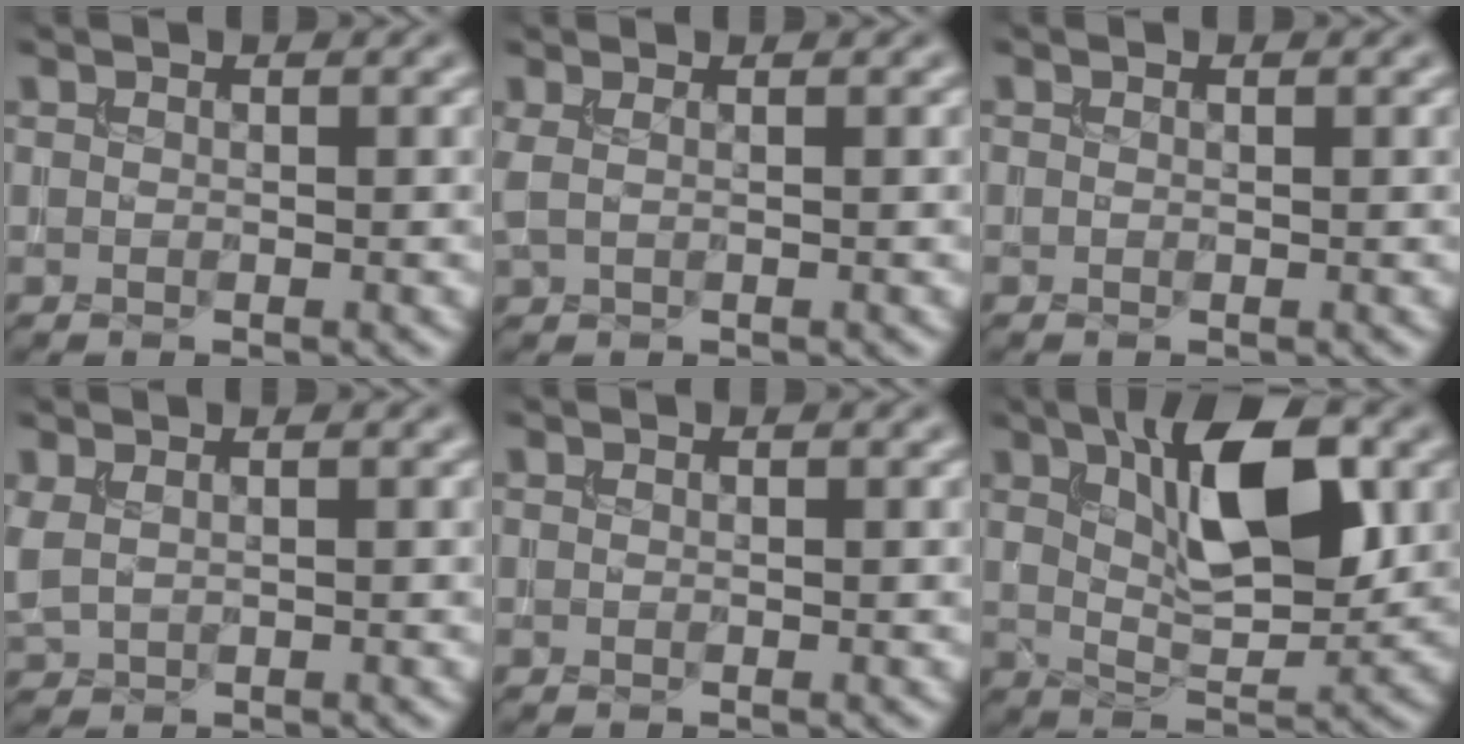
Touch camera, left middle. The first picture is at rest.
{"total": 1.2, "force": [0.4, 0.5, 1.0], "torque": [-0.015, 0.005, 0.007]}
{"total": 0.0}
{"total": 1.8, "force": [0.6, 1.1, 1.3], "torque": [-0.036, 0.004, 0.024]}
{"total": 0.0}
{"total": 9.1, "force": [2.9, 3.4, 8.0], "torque": [-0.122, 0.006, 0.051]}